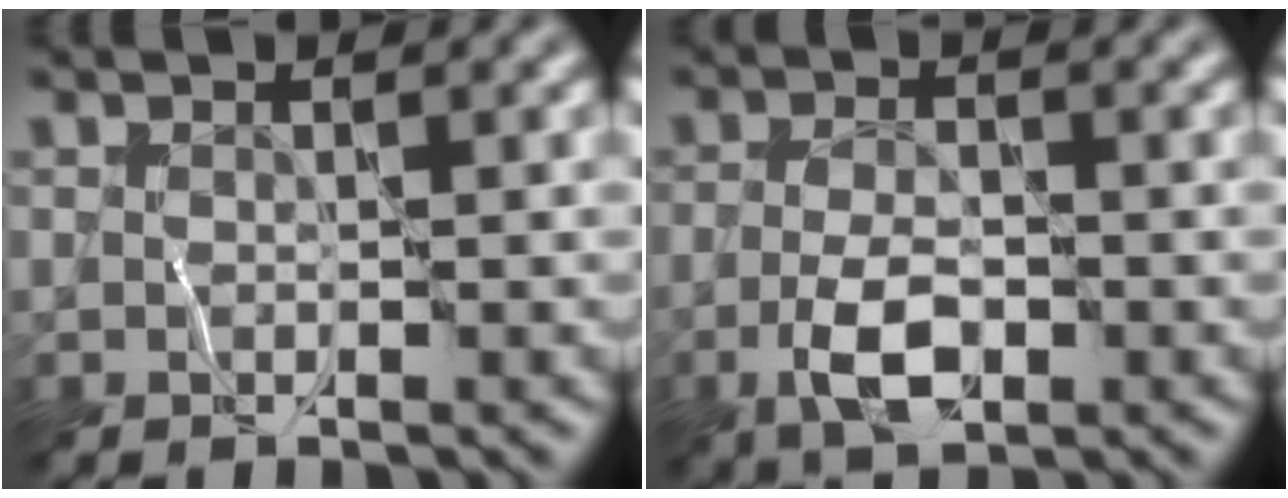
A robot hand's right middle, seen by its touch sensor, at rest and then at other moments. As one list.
[{"total": 4.0, "force": [-1.6, 1.7, 3.3], "torque": [-0.064, -0.001, -0.034]}]